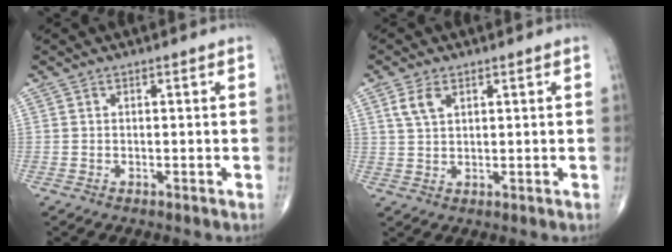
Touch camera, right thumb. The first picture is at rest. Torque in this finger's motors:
{"motor_torque": [0.13, 0.17, 0.46, 0.23, 0.12]}